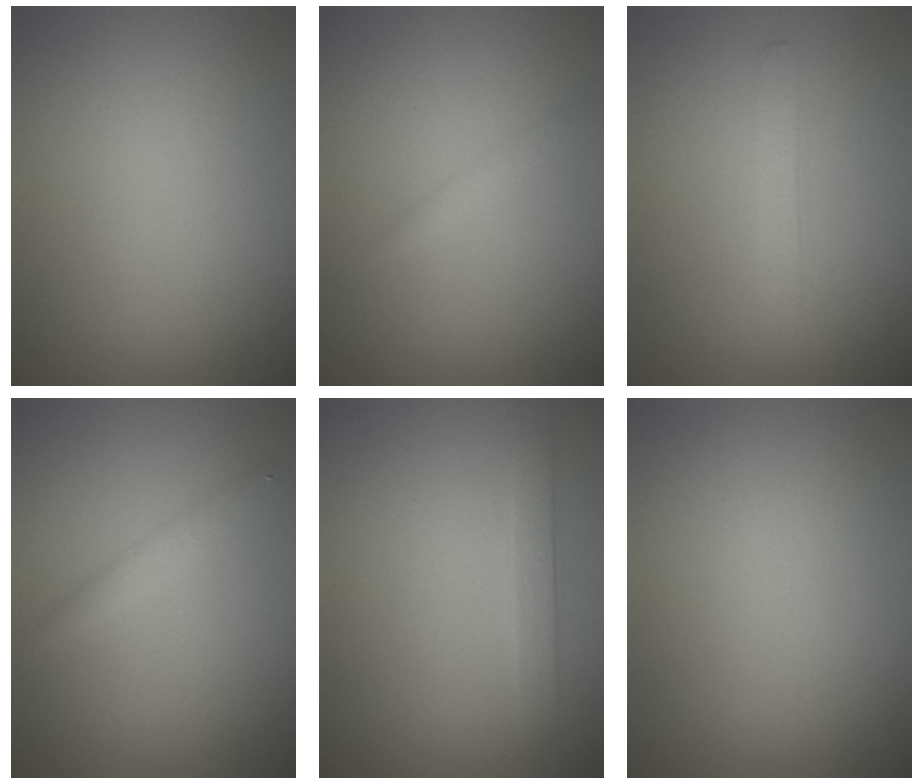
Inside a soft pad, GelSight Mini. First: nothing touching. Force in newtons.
{"total": 0.8, "press": 0.8, "slide": 0.1}
{"total": 1.6, "press": 1.6, "slide": 0.0}
{"total": 1.3, "press": 1.3, "slide": 0.0}
{"total": 2.0, "press": 2.0, "slide": 0.2}
{"total": 0.0}